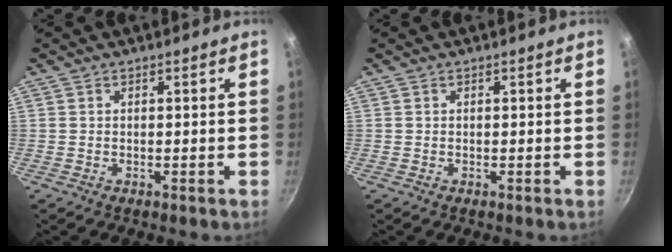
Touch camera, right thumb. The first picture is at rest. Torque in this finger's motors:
{"motor_torque": [-0.04, -0.02, 0.00, 0.00, 0.00]}